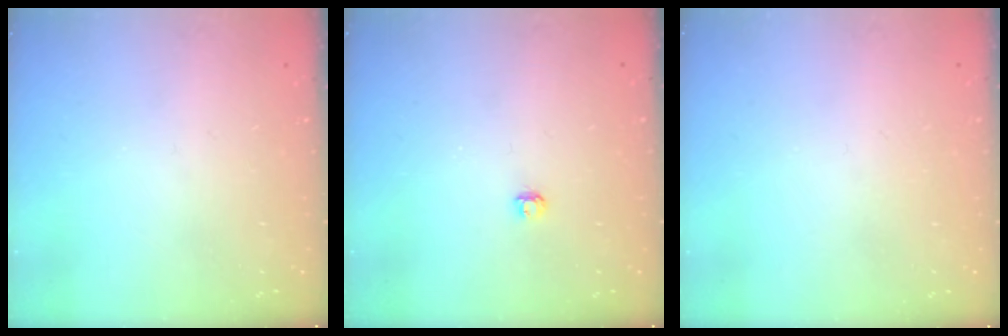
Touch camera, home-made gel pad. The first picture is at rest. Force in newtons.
{"total": 2.9, "press": 2.9, "slide": 0.3}
{"total": 0.8, "press": 0.8, "slide": 0.0}